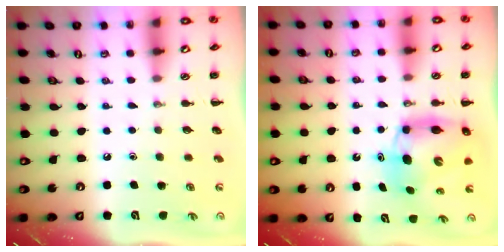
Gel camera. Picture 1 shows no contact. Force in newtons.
{"total": 7.9, "press": 7.6, "slide": 2.1}